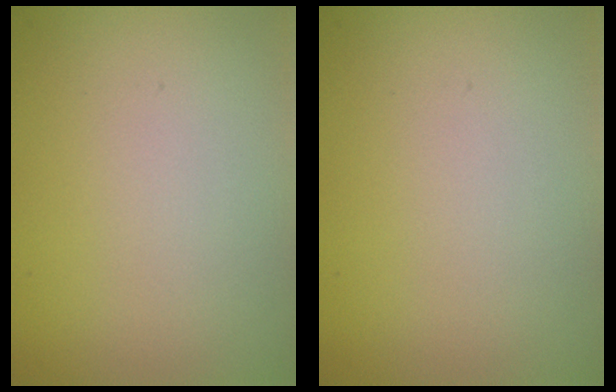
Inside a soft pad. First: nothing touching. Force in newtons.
{"total": 0.0}